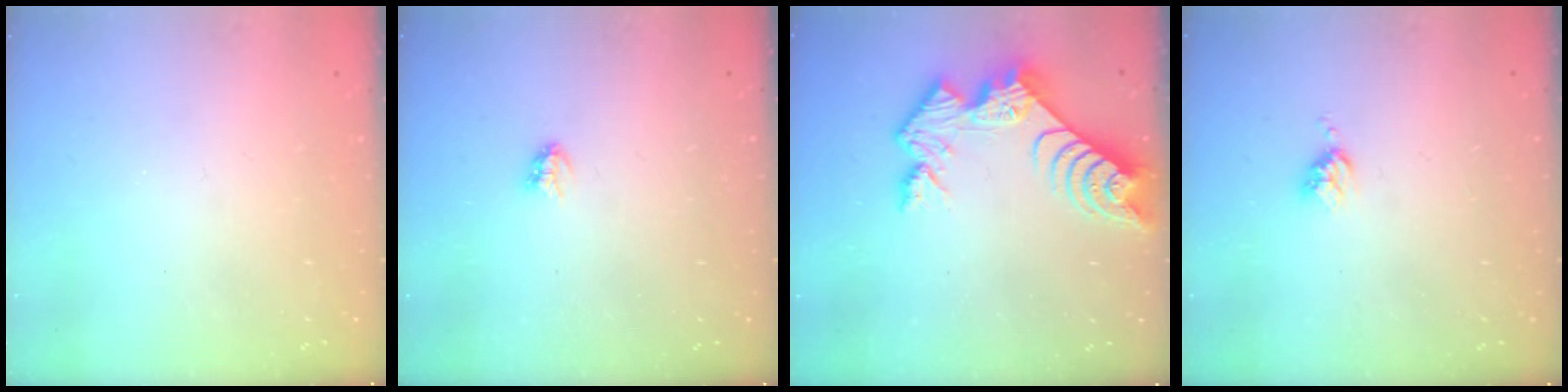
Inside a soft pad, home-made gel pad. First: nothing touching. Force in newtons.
{"total": 2.9, "press": 2.9, "slide": 0.3}
{"total": 11.4, "press": 11.3, "slide": 0.9}
{"total": 3.9, "press": 3.8, "slide": 0.5}